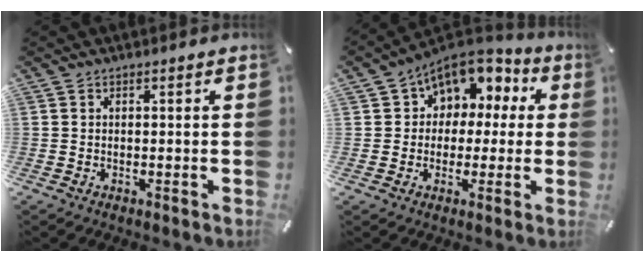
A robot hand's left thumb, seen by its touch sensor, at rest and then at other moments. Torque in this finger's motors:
{"motor_torque": [2.01, 2.55, 0.69, 0.07, 0.14]}